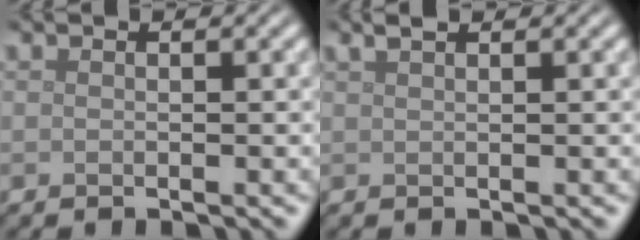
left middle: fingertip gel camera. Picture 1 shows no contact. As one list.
[{"total": 1.2, "force": [0.9, 0.3, 0.7], "torque": [-0.011, 0.002, 0.013]}]